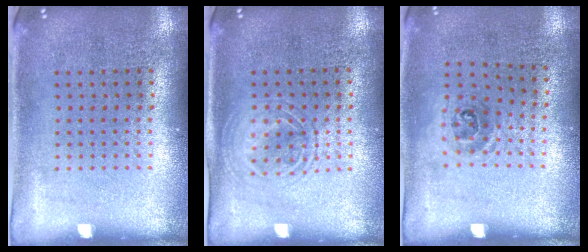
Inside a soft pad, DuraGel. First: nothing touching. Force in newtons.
{"total": 1.5, "press": 1.3, "slide": 0.6}
{"total": 1.0, "press": 0.7, "slide": 0.7}